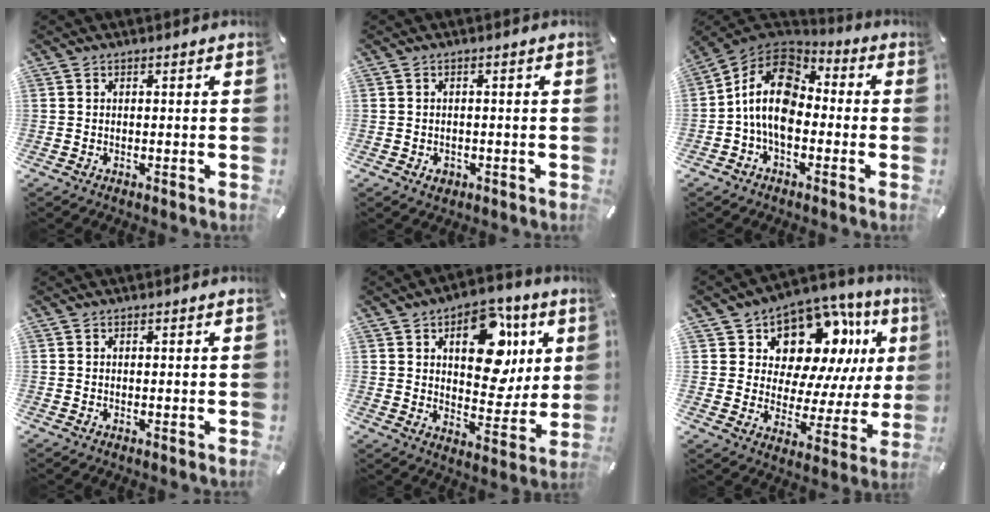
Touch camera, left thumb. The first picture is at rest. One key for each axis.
{"total": 2.0, "fx": -0.8, "fy": 1.7, "fz": 0.9, "tx": -0.017, "ty": 0.004, "tz": -0.016}
{"total": 13.5, "fx": -1.7, "fy": 9.2, "fz": 9.7, "tx": -0.209, "ty": 0.020, "tz": -0.034}
{"total": 0.0}
{"total": 17.3, "fx": 6.8, "fy": 11.1, "fz": 11.5, "tx": -0.135, "ty": -0.030, "tz": 0.114}
{"total": 14.7, "fx": 7.9, "fy": 10.1, "fz": 7.1, "tx": -0.098, "ty": -0.068, "tz": 0.142}